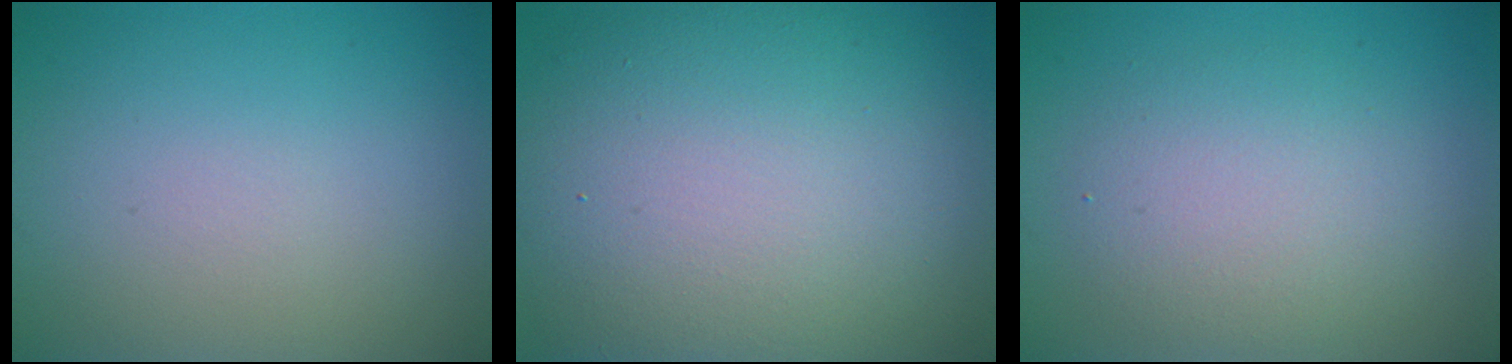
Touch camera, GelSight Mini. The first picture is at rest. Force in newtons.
{"total": 14.8, "press": 14.8, "slide": 0.7}
{"total": 4.0, "press": 4.0, "slide": 0.3}